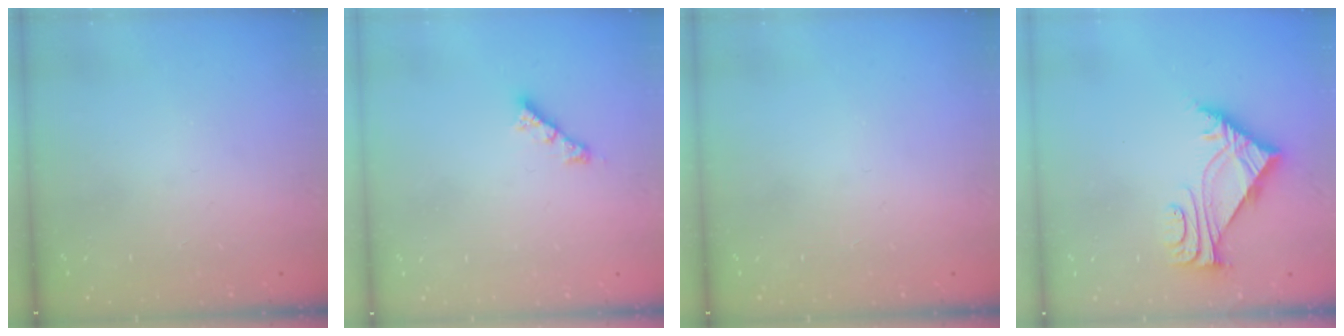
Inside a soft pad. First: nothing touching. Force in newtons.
{"total": 3.4, "press": 3.3, "slide": 0.4}
{"total": 0.0}
{"total": 6.6, "press": 6.6, "slide": 0.1}